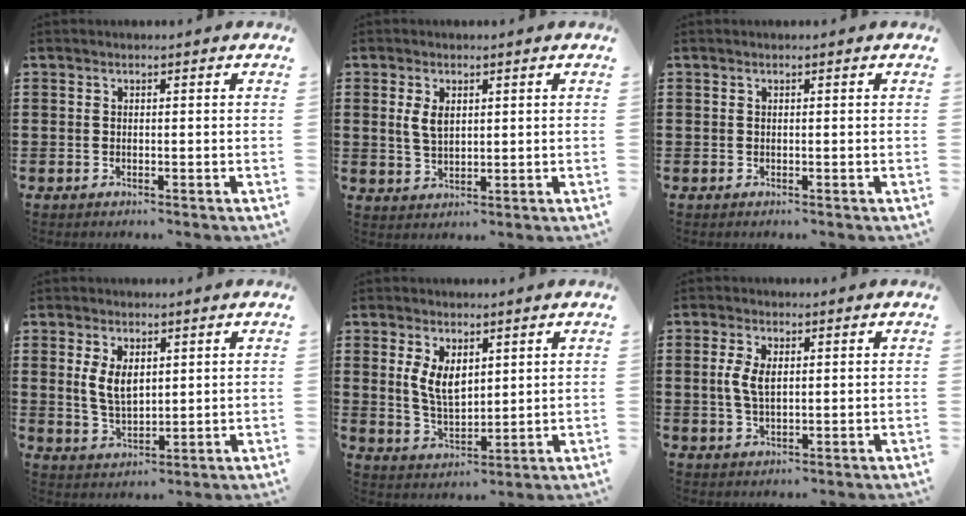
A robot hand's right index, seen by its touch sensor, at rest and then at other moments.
{"total": 3.5, "force": [0.9, 1.9, 2.8], "torque": [-0.059, 0.006, 0.016]}
{"total": 0.0}
{"total": 5.0, "force": [1.3, 2.8, 4.0], "torque": [-0.091, 0.005, 0.021]}
{"total": 5.8, "force": [2.0, 3.2, 4.4], "torque": [-0.094, 0.007, 0.037]}
{"total": 4.4, "force": [0.6, 2.2, 3.8], "torque": [-0.086, 0.006, 0.007]}